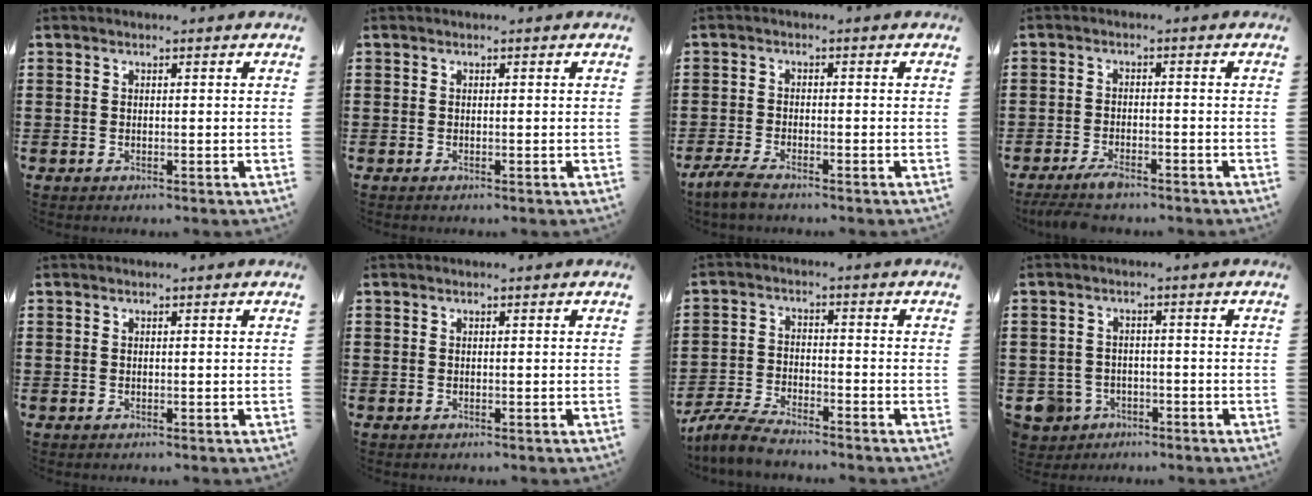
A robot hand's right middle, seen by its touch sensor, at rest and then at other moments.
{"total": 0.0}
{"total": 2.8, "force": [-2.3, 0.4, 1.5], "torque": [-0.041, 0.000, -0.050]}
{"total": 3.1, "force": [-2.7, 0.7, 1.4], "torque": [-0.039, -0.002, -0.057]}
{"total": 0.0}
{"total": 0.0}
{"total": 5.2, "force": [-4.9, 0.6, 1.7], "torque": [-0.048, -0.002, -0.101]}
{"total": 3.3, "force": [-2.4, 2.2, 0.9], "torque": [-0.052, -0.009, -0.056]}